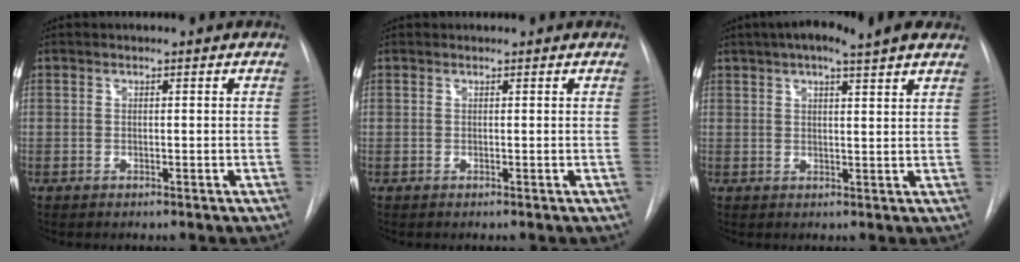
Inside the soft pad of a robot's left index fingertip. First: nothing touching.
{"total": 0.8, "force": [0.7, 0.1, 0.0], "torque": [-0.002, 0.011, 0.015]}
{"total": 12.1, "force": [9.3, 1.9, 7.6], "torque": [-0.125, 0.038, 0.124]}